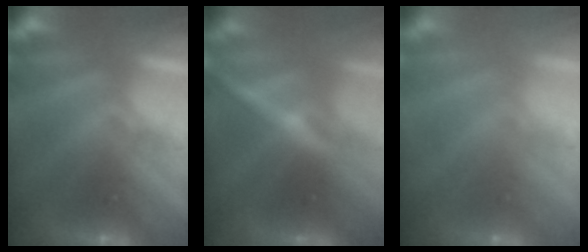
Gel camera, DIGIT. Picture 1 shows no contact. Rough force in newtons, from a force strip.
{"total": 2.4}
{"total": 9.8}